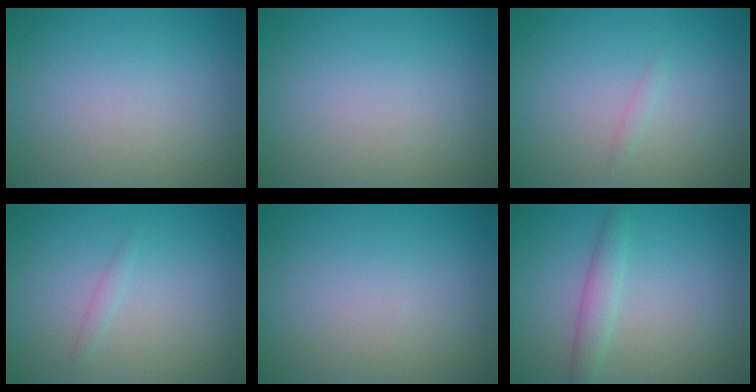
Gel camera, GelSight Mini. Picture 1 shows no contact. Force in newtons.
{"total": 0.0}
{"total": 0.6, "press": 0.6, "slide": 0.0}
{"total": 0.7, "press": 0.7, "slide": 0.0}
{"total": 0.0}
{"total": 2.0, "press": 2.0, "slide": 0.0}